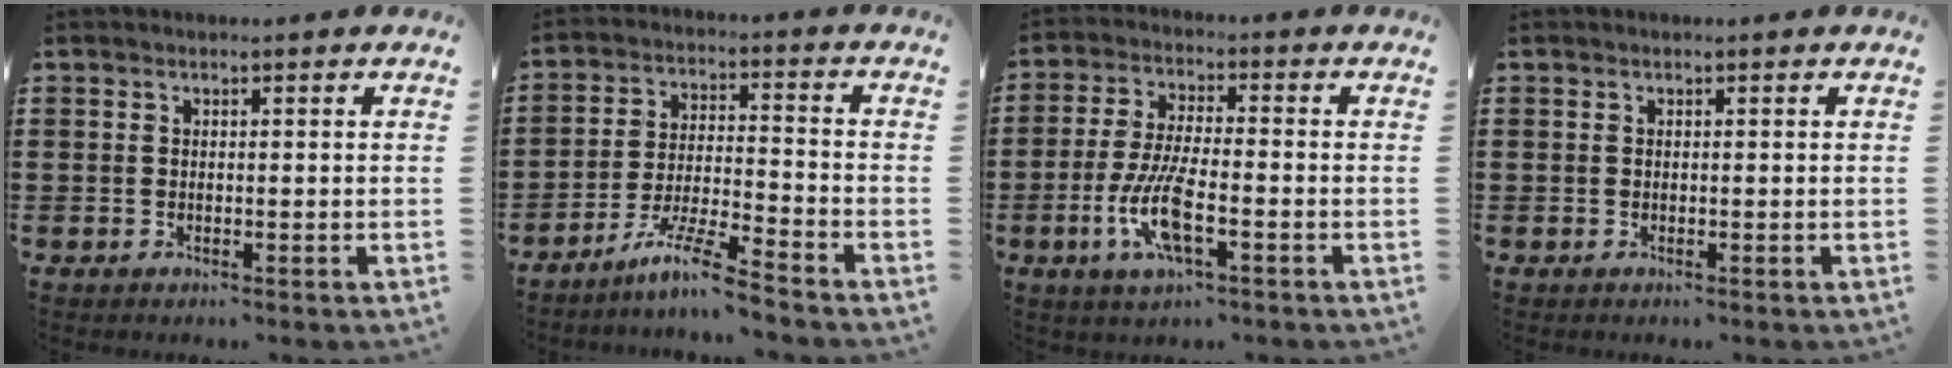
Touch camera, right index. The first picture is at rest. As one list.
[{"total": 8.0, "force": [-6.7, -0.2, 4.4], "torque": [-0.098, -0.008, -0.133]}, {"total": 8.6, "force": [-3.2, 2.3, 7.6], "torque": [-0.170, -0.017, -0.062]}, {"total": 0.0}]